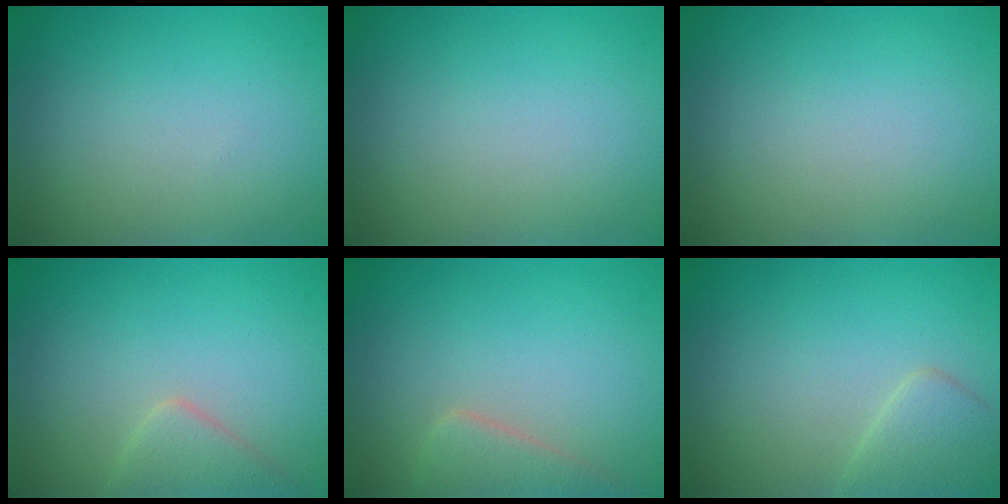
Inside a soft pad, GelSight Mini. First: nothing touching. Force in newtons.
{"total": 0.0}
{"total": 0.0}
{"total": 2.7, "press": 2.7, "slide": 0.1}
{"total": 3.3, "press": 3.3, "slide": 0.2}
{"total": 2.5, "press": 2.5, "slide": 0.2}